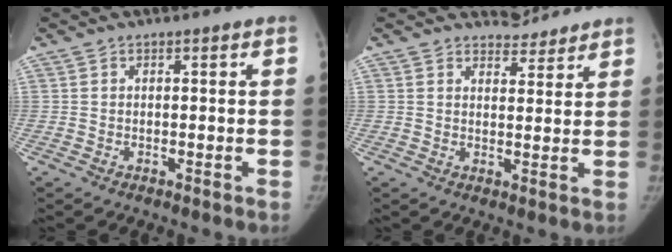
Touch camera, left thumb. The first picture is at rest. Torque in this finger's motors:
{"motor_torque": [1.05, -0.17, 0.24, 0.03, 0.05]}